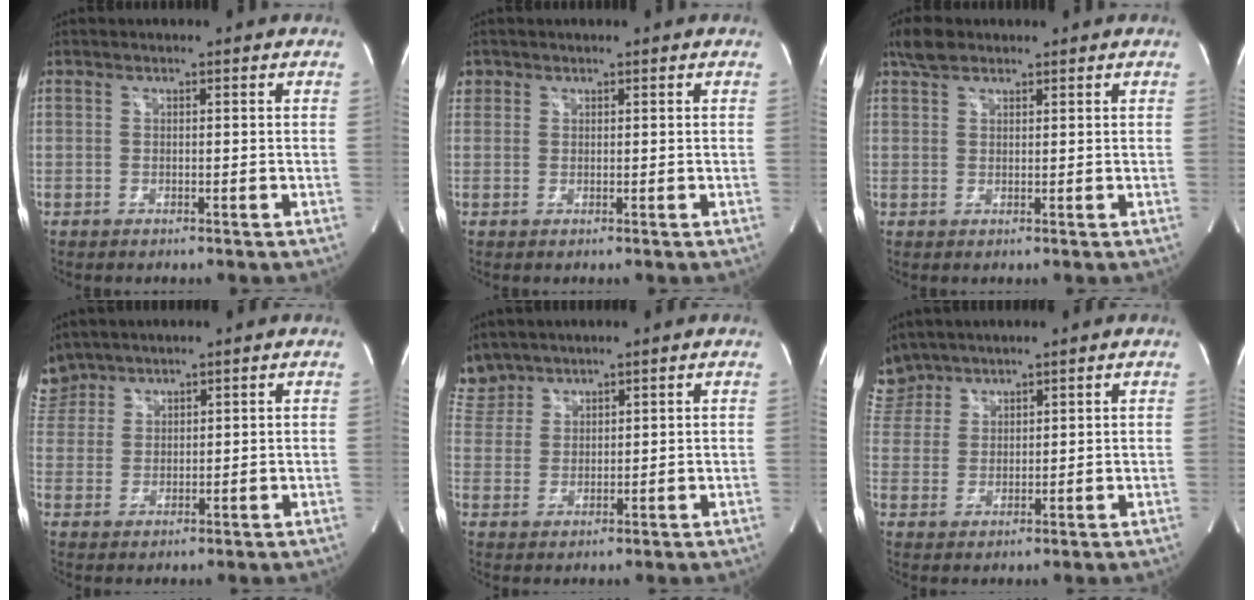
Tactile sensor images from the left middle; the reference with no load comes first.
{"total": 1.4, "force": [0.7, 1.2, 0.1], "torque": [0.009, 0.008, 0.011]}
{"total": 3.0, "force": [2.3, 1.5, 1.2], "torque": [-0.029, 0.012, 0.045]}
{"total": 6.1, "force": [5.4, 2.9, 0.0], "torque": [-0.006, 0.012, 0.117]}
{"total": 6.2, "force": [5.6, 2.6, -0.1], "torque": [-0.005, 0.012, 0.123]}
{"total": 6.9, "force": [6.1, 3.1, 0.0], "torque": [-0.005, 0.013, 0.132]}